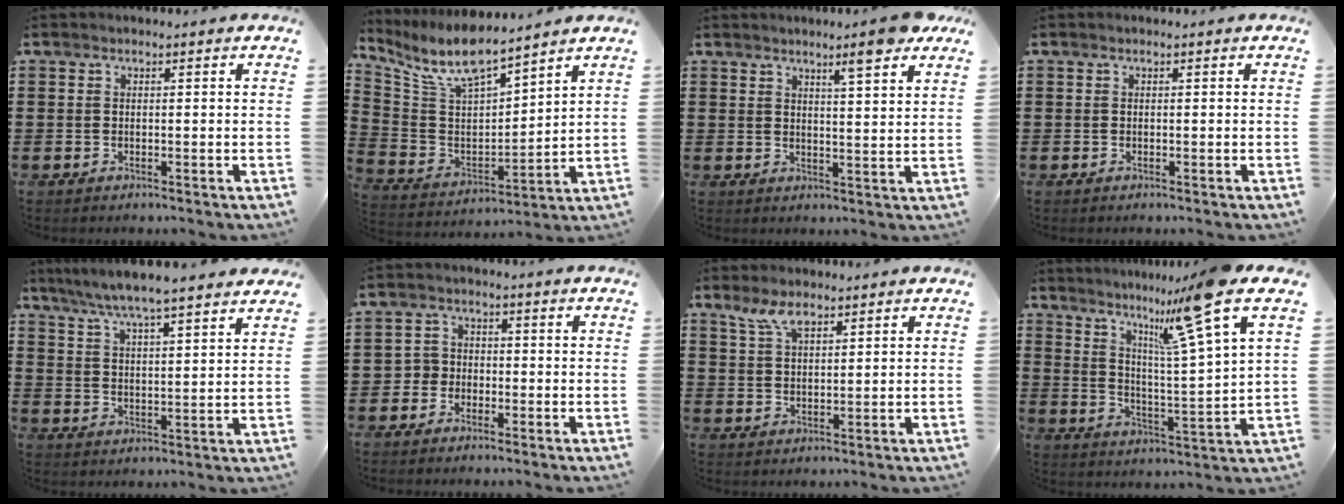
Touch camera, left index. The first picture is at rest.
{"total": 9.2, "force": [7.8, 2.3, 4.4], "torque": [-0.121, -0.045, 0.136]}
{"total": 6.5, "force": [5.3, 0.4, 3.8], "torque": [-0.062, -0.021, 0.087]}
{"total": 0.0}
{"total": 5.7, "force": [5.2, -0.5, 2.2], "torque": [-0.063, -0.029, 0.089]}
{"total": 2.9, "force": [-1.8, 2.2, 0.3], "torque": [-0.017, 0.006, -0.042]}
{"total": 4.5, "force": [3.1, 1.9, 2.7], "torque": [-0.062, 0.004, 0.057]}
{"total": 11.0, "force": [8.3, -1.2, 7.2], "torque": [-0.133, -0.047, 0.121]}